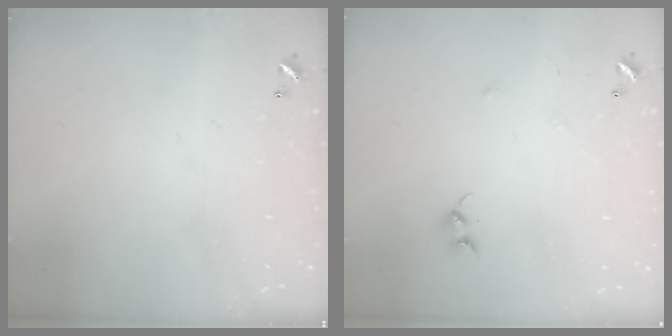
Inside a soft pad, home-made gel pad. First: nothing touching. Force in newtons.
{"total": 5.1, "press": 5.0, "slide": 0.7}